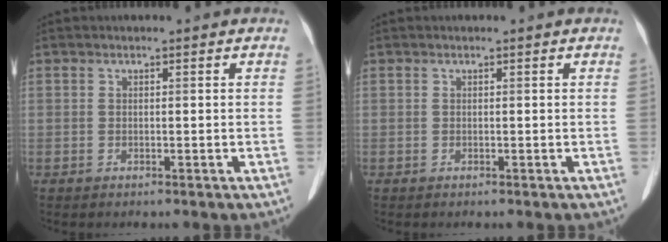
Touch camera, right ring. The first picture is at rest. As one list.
[{"total": 0.0}]